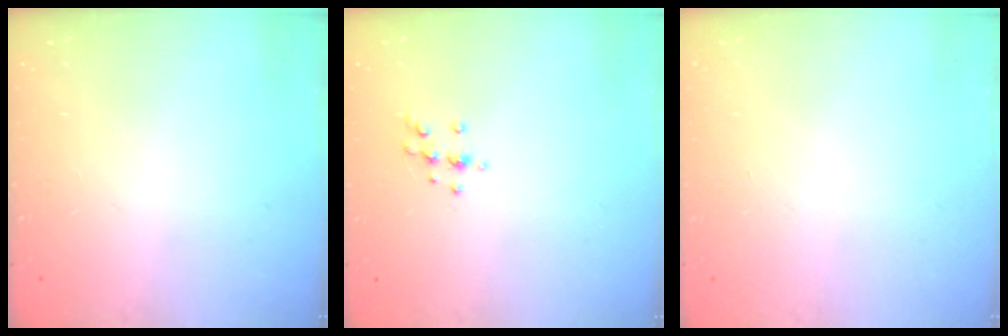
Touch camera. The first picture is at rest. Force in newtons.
{"total": 7.0, "press": 7.0, "slide": 0.6}
{"total": 0.0}